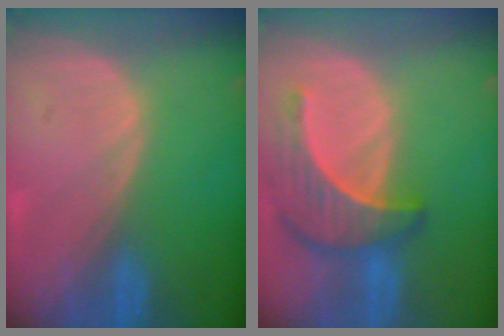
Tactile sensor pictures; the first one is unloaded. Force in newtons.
{"total": 7.6, "press": 7.3, "slide": 1.9}